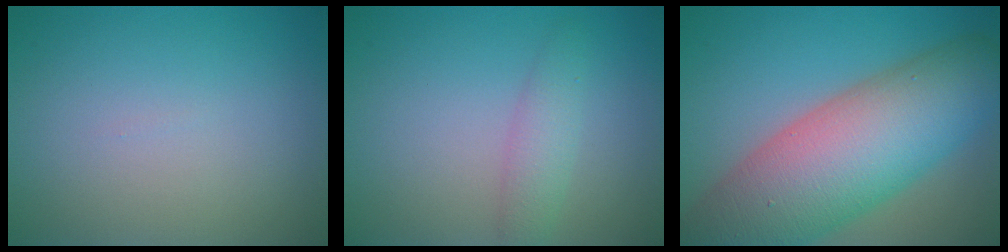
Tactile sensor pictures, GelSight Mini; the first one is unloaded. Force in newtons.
{"total": 2.2, "press": 2.2, "slide": 0.0}
{"total": 13.4, "press": 13.3, "slide": 0.5}